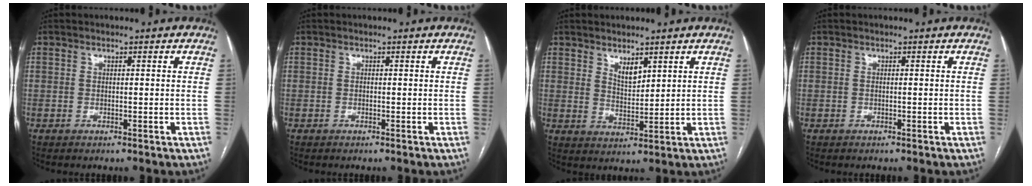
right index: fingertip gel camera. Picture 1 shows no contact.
{"total": 0.0}
{"total": 3.6, "force": [2.5, 1.3, 2.2], "torque": [-0.041, -0.009, 0.052]}
{"total": 0.0}